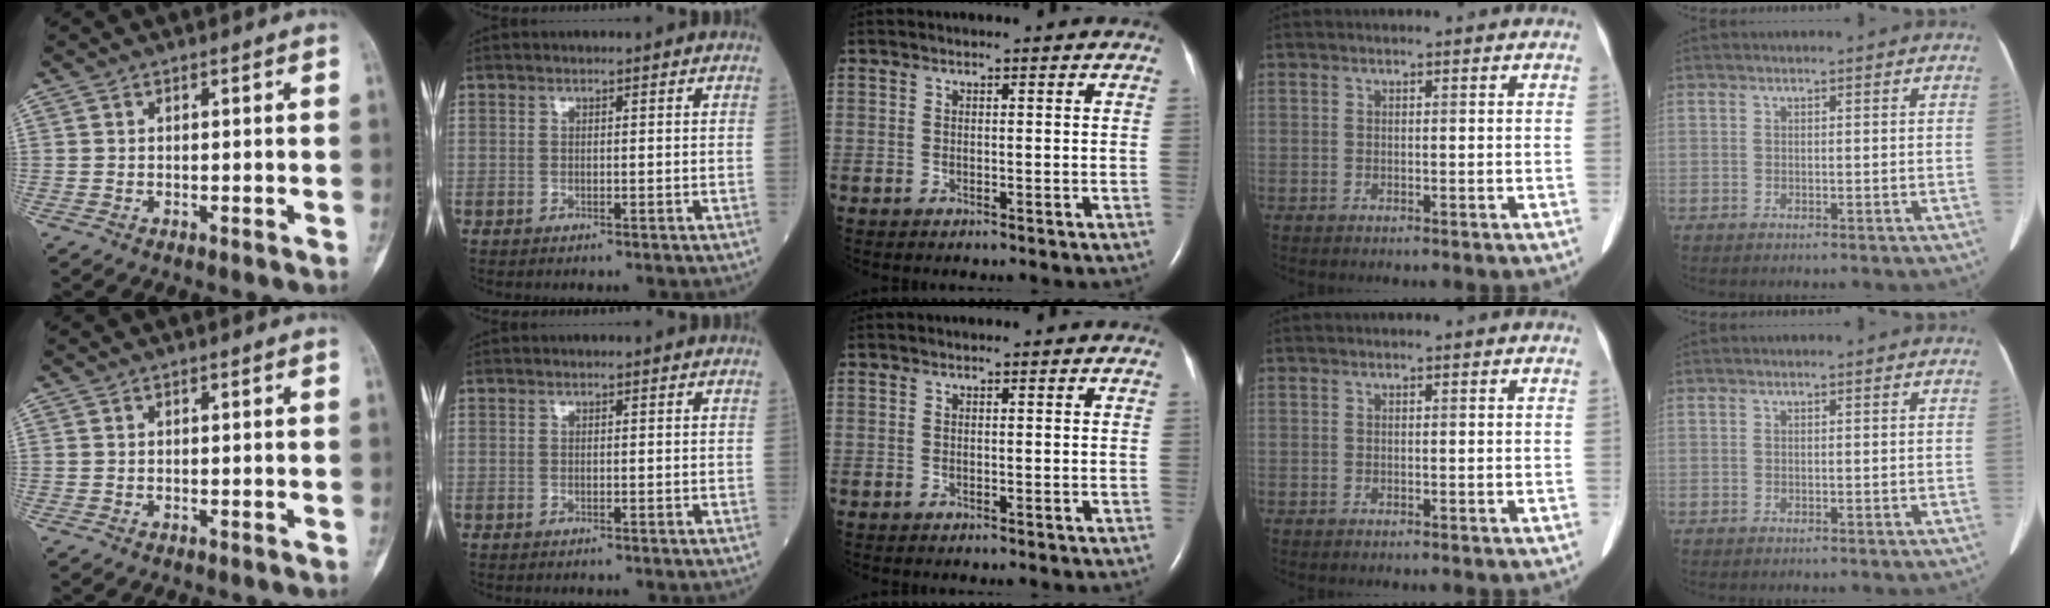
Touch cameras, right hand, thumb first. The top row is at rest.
{}